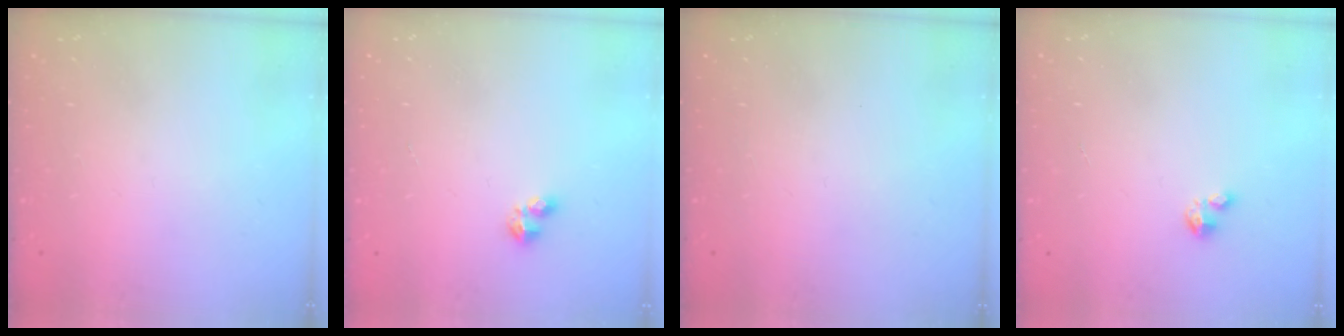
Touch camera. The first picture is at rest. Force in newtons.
{"total": 3.3, "press": 3.2, "slide": 0.7}
{"total": 0.0}
{"total": 1.2, "press": 1.2, "slide": 0.2}